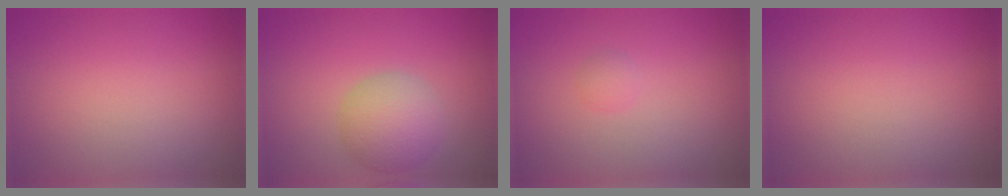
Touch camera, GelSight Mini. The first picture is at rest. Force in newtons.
{"total": 4.4, "press": 4.3, "slide": 0.2}
{"total": 0.8, "press": 0.8, "slide": 0.1}
{"total": 0.0}